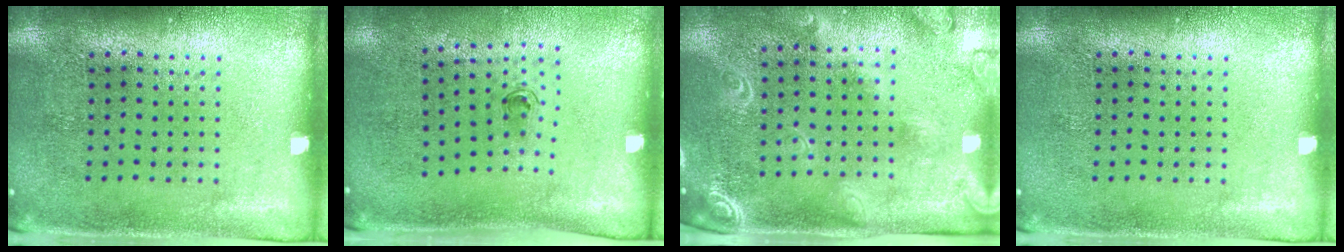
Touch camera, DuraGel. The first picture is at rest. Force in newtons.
{"total": 0.6, "press": 0.4, "slide": 0.5}
{"total": 2.4, "press": 1.9, "slide": 1.4}
{"total": 0.0}